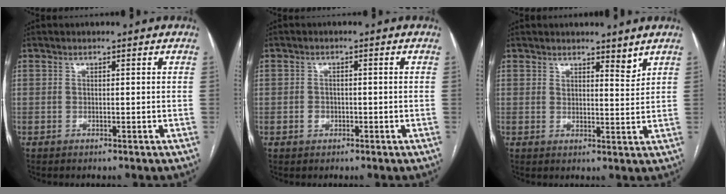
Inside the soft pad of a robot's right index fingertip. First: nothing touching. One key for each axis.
{"total": 1.7, "fx": -0.7, "fy": 1.5, "fz": 0.4, "tx": -0.004, "ty": 0.006, "tz": -0.008}
{"total": 3.2, "fx": 2.7, "fy": 0.9, "fz": 1.4, "tx": -0.020, "ty": -0.012, "tz": 0.042}